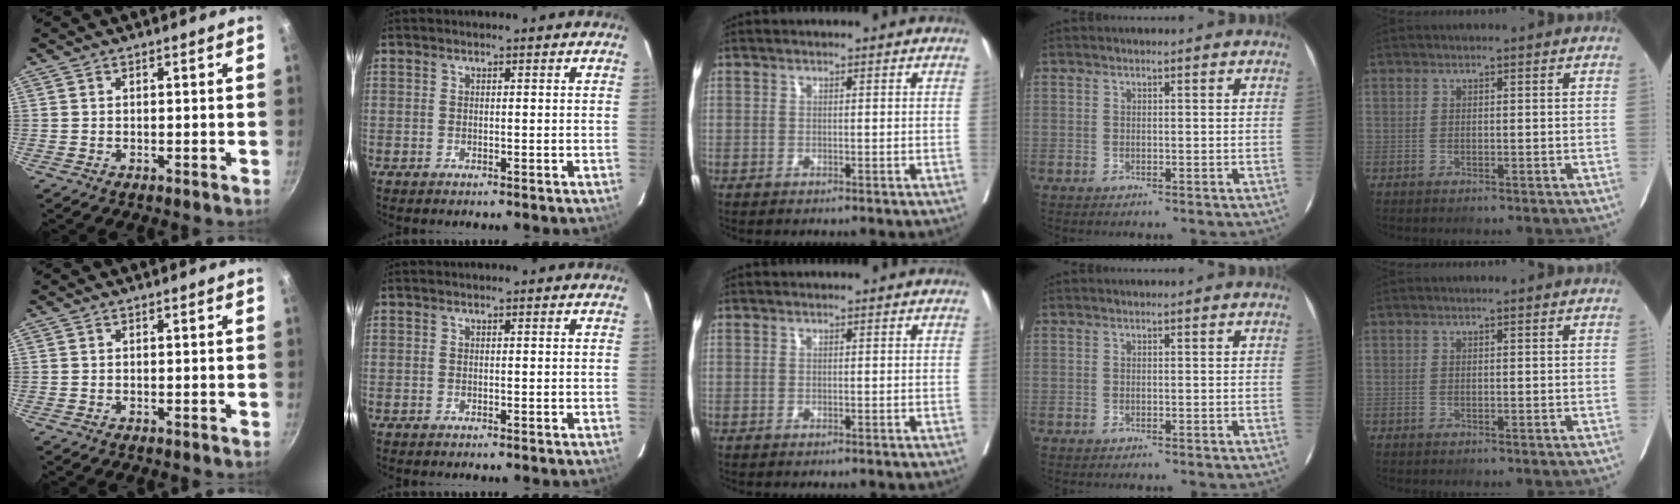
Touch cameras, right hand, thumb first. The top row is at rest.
{}